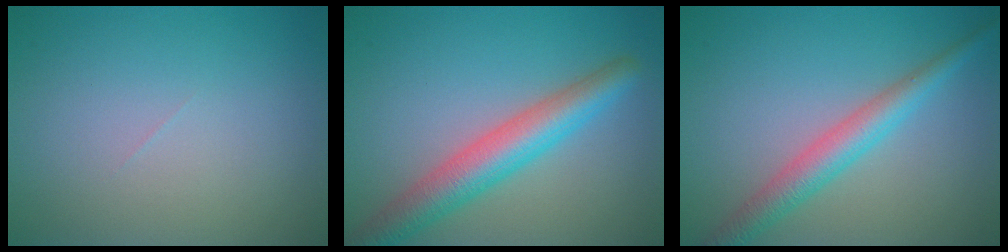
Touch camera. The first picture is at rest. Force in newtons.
{"total": 5.6, "press": 5.6, "slide": 0.3}
{"total": 3.6, "press": 3.6, "slide": 0.1}